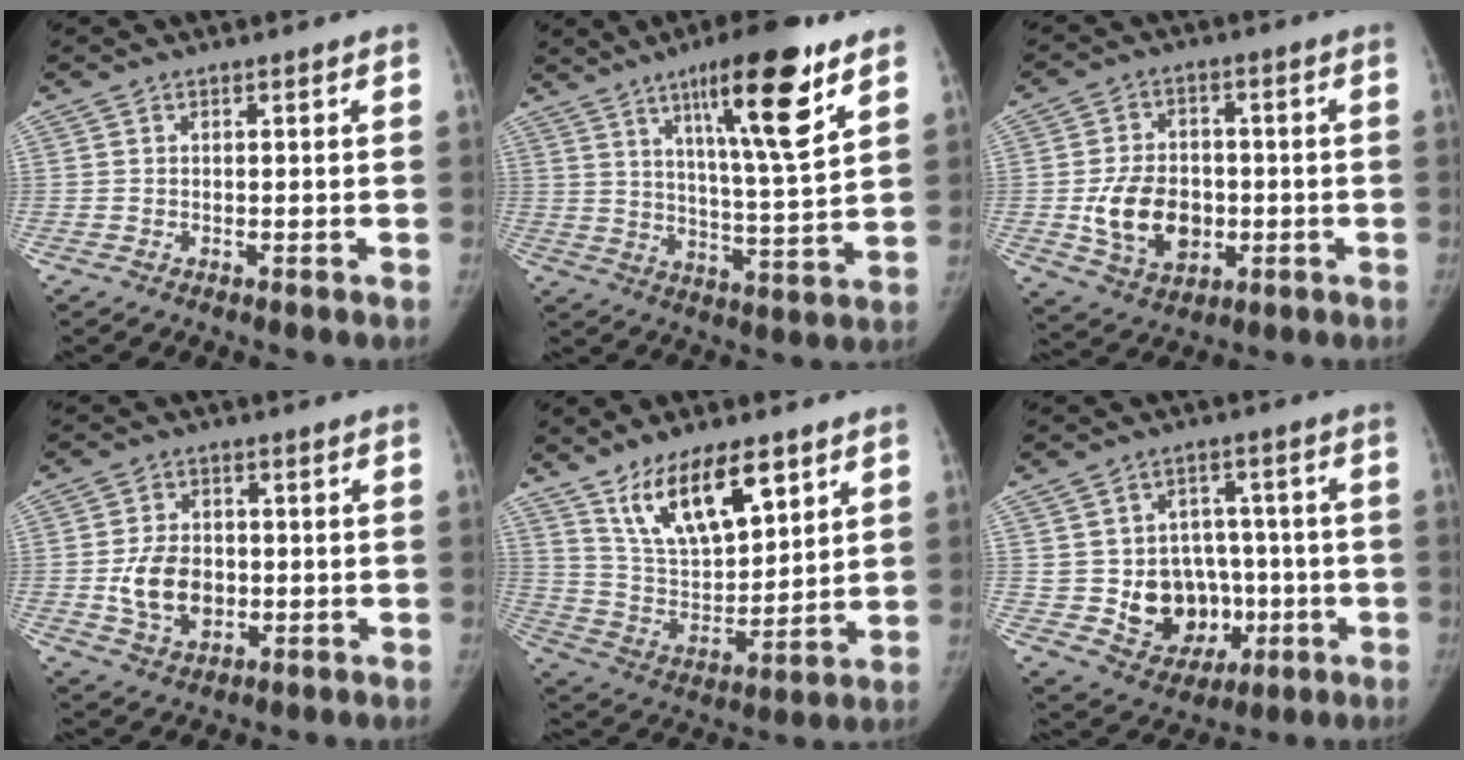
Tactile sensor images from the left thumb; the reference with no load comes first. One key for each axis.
{"total": 17.4, "fx": 9.6, "fy": 2.7, "fz": 14.3, "tx": -0.211, "ty": -0.053, "tz": 0.154}
{"total": 12.2, "fx": -1.8, "fy": 9.2, "fz": 7.8, "tx": -0.103, "ty": 0.002, "tz": -0.020}
{"total": 9.3, "fx": -0.8, "fy": 7.0, "fz": 6.1, "tx": -0.084, "ty": -0.001, "tz": -0.008}
{"total": 16.7, "fx": 10.0, "fy": 7.2, "fz": 11.3, "tx": -0.159, "ty": -0.048, "tz": 0.192}
{"total": 13.9, "fx": -1.9, "fy": 11.4, "fz": 7.8, "tx": -0.067, "ty": 0.018, "tz": -0.006}